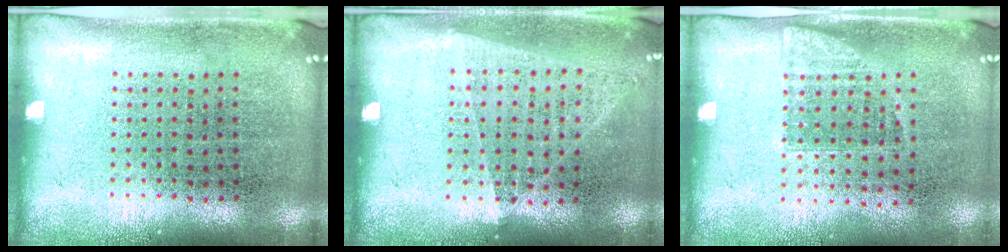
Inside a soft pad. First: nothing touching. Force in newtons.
{"total": 1.0, "press": 1.0, "slide": 0.3}
{"total": 1.0, "press": 0.8, "slide": 0.5}